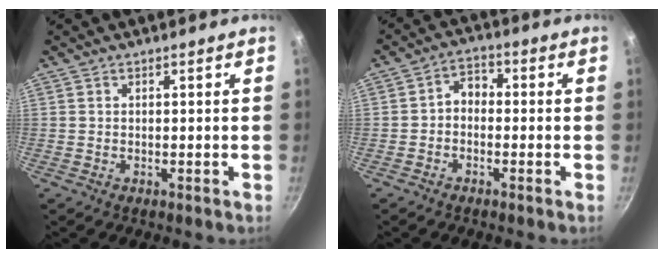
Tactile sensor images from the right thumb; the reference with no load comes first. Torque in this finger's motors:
{"motor_torque": [0.69, 1.03, 0.54, 0.18, -0.04]}